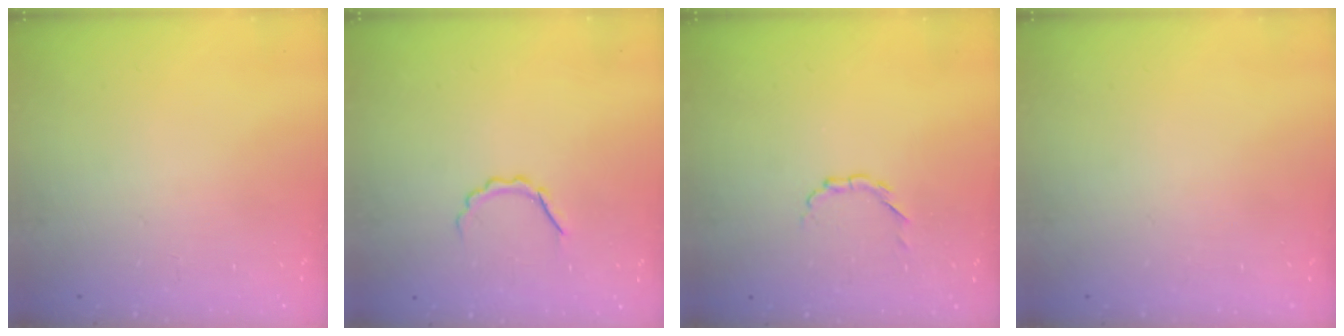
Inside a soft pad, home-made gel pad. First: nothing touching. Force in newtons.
{"total": 3.8, "press": 3.7, "slide": 0.6}
{"total": 2.7, "press": 2.5, "slide": 1.0}
{"total": 0.0}